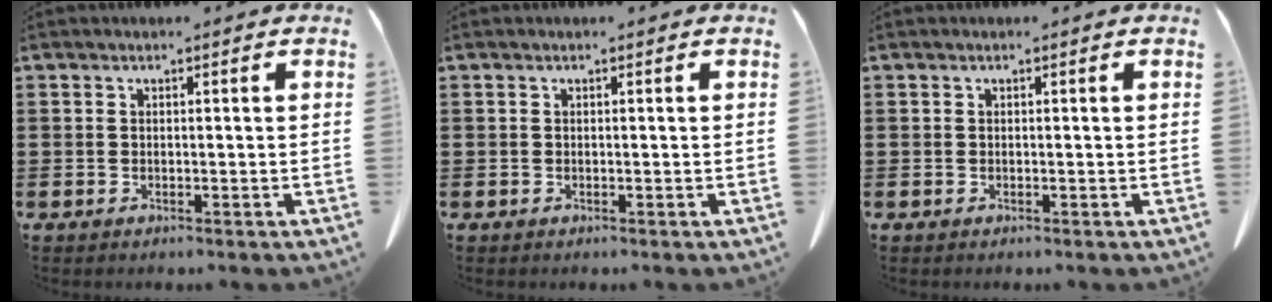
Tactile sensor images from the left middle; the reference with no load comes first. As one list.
[{"total": 0.0}, {"total": 0.0}]